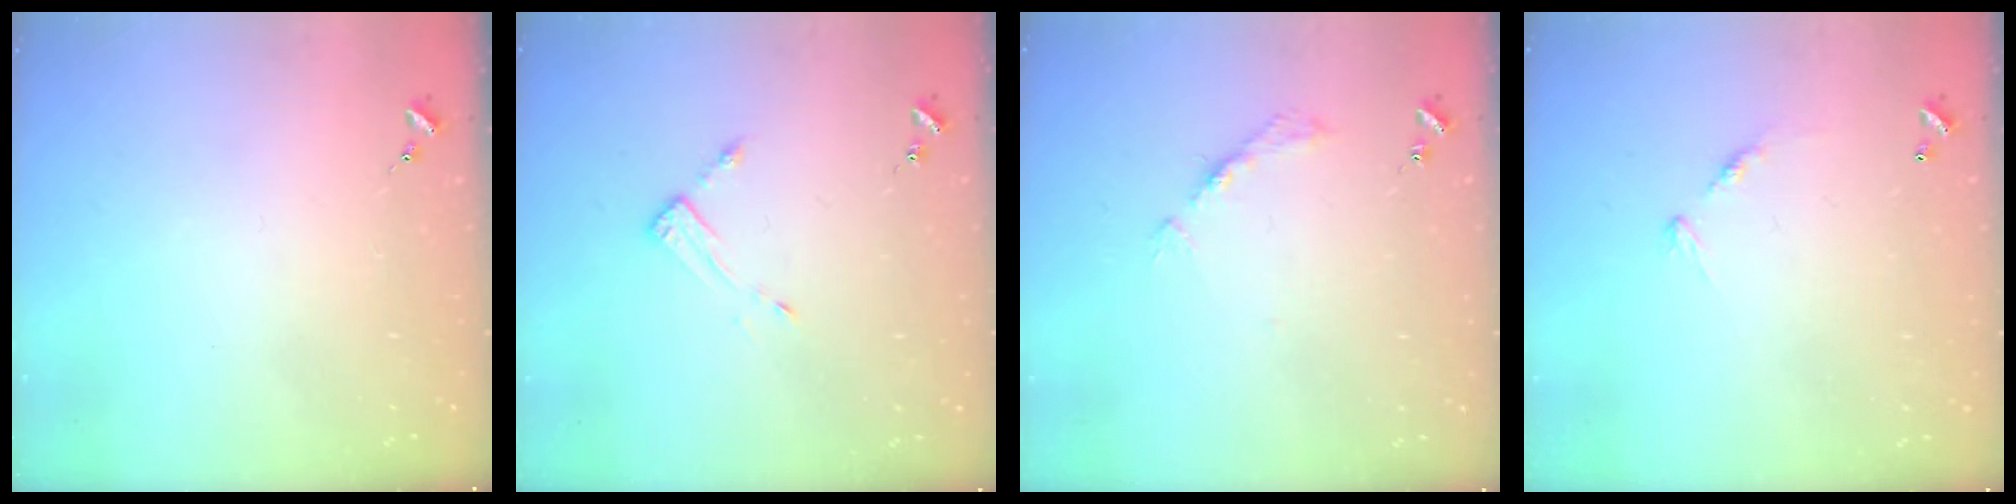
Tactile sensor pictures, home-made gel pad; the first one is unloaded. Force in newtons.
{"total": 3.9, "press": 3.9, "slide": 0.4}
{"total": 5.0, "press": 5.0, "slide": 0.7}
{"total": 7.3, "press": 7.3, "slide": 0.5}